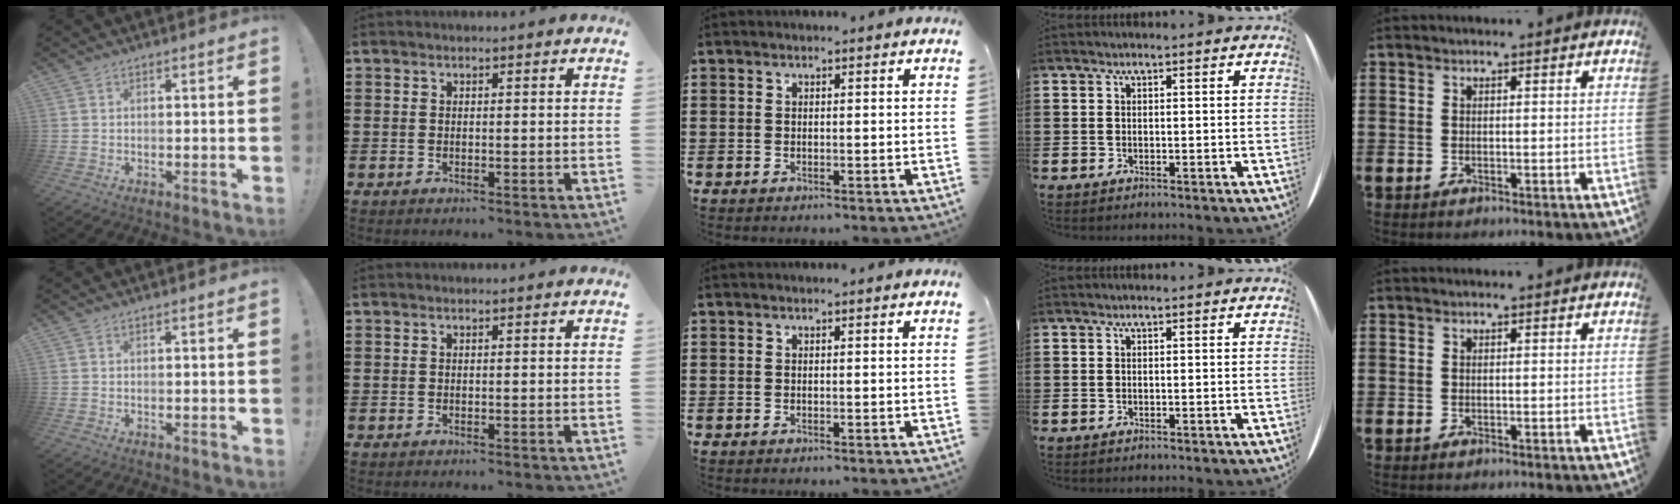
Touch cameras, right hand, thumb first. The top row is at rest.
{}